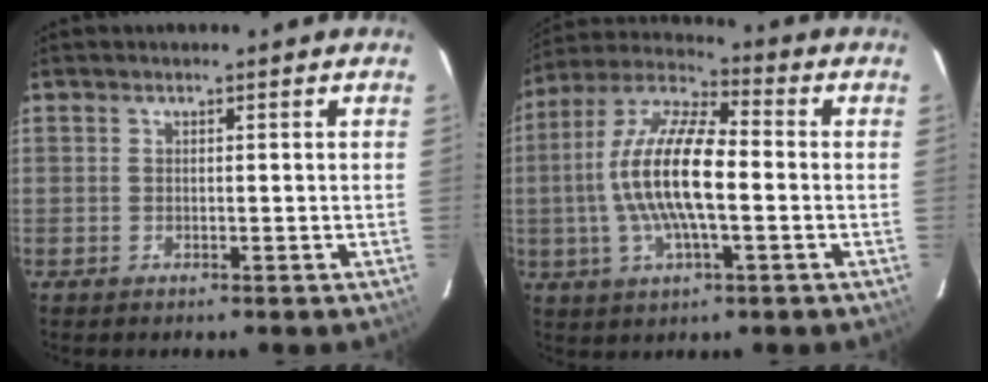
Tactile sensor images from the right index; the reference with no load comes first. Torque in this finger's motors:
{"motor_torque": [1.46, -0.68, 1.06, 0.21]}